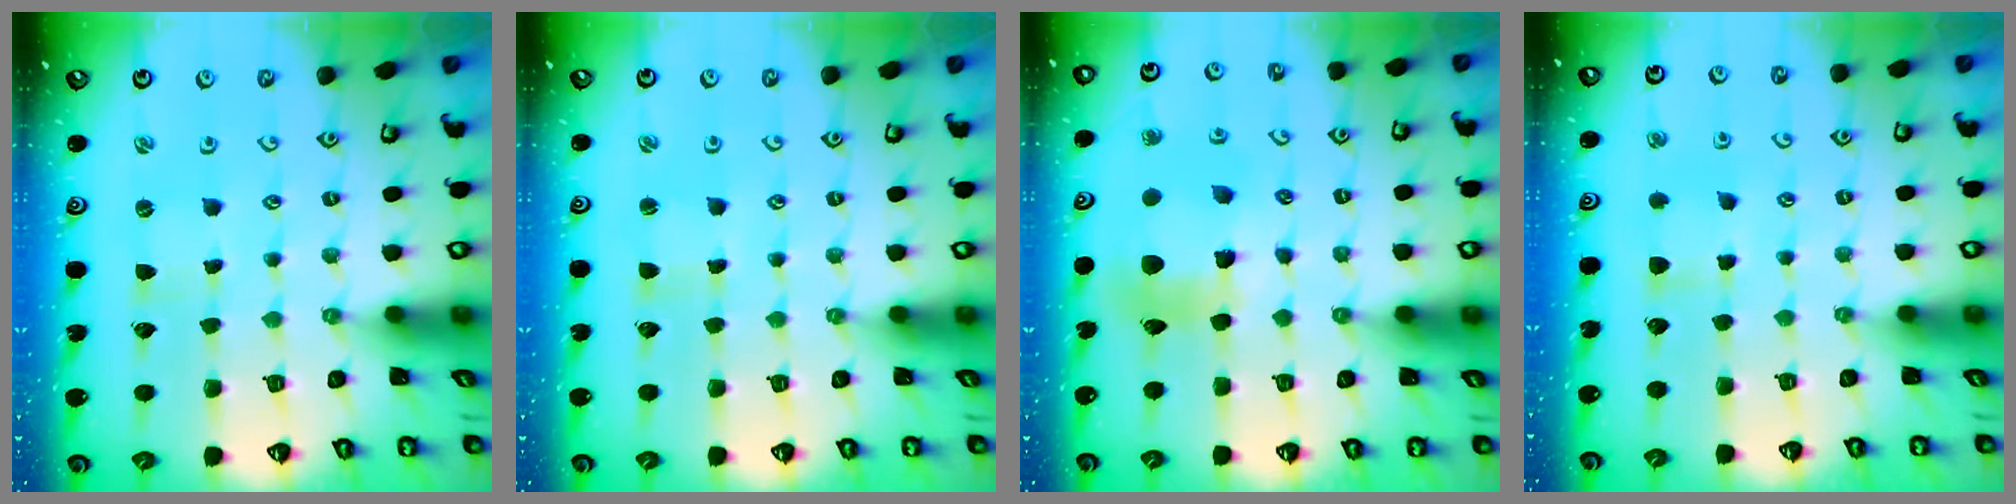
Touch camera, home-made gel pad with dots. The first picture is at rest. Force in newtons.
{"total": 0.6, "press": 0.5, "slide": 0.2}
{"total": 11.2, "press": 11.2, "slide": 1.4}
{"total": 4.9, "press": 4.8, "slide": 0.7}